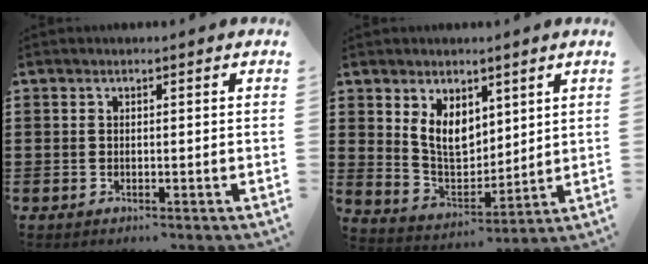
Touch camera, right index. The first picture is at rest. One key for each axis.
{"total": 6.9, "fx": 3.7, "fy": 4.6, "fz": 3.6, "tx": -0.081, "ty": -0.005, "tz": 0.069}